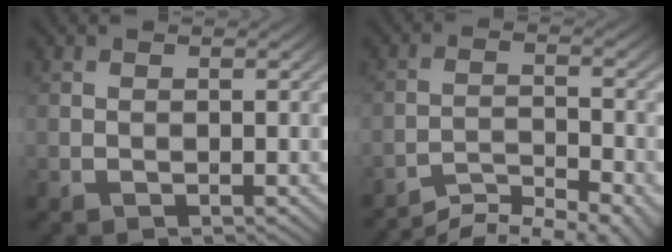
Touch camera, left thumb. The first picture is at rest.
{"total": 7.4, "force": [-6.4, 1.5, 3.4], "torque": [-0.061, -0.004, -0.103]}